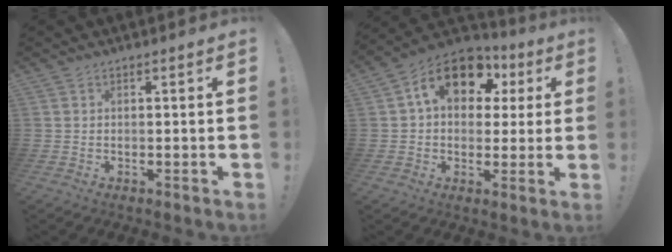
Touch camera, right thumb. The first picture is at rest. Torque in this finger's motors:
{"motor_torque": [1.71, 1.90, 0.68, -0.38, 0.08]}